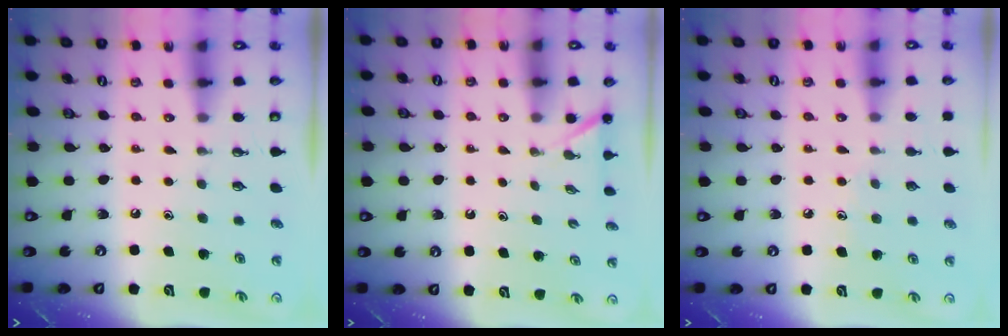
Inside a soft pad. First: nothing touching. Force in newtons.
{"total": 1.5, "press": 1.5, "slide": 0.1}
{"total": 5.5, "press": 5.5, "slide": 0.5}